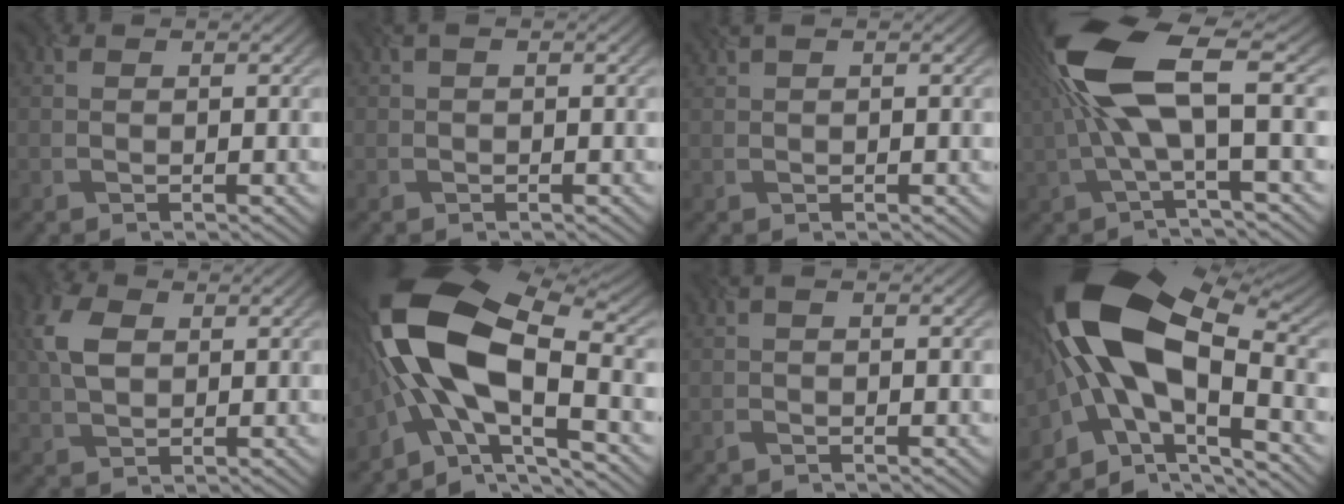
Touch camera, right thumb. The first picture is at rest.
{"total": 0.7, "force": [0.1, 0.5, 0.5], "torque": [-0.010, 0.002, 0.000]}
{"total": 0.7, "force": [0.5, 0.3, 0.5], "torque": [-0.012, 0.004, 0.010]}
{"total": 11.8, "force": [1.2, 3.5, 11.2], "torque": [-0.242, 0.009, 0.019]}
{"total": 5.1, "force": [1.2, 3.4, 3.6], "torque": [-0.092, 0.009, 0.018]}
{"total": 16.5, "force": [-2.2, 8.1, 14.2], "torque": [-0.275, -0.004, -0.045]}
{"total": 0.8, "force": [-0.6, 0.0, 0.6], "torque": [-0.015, -0.001, -0.014]}
{"total": 16.6, "force": [-2.0, 8.3, 14.3], "torque": [-0.260, 0.004, -0.037]}